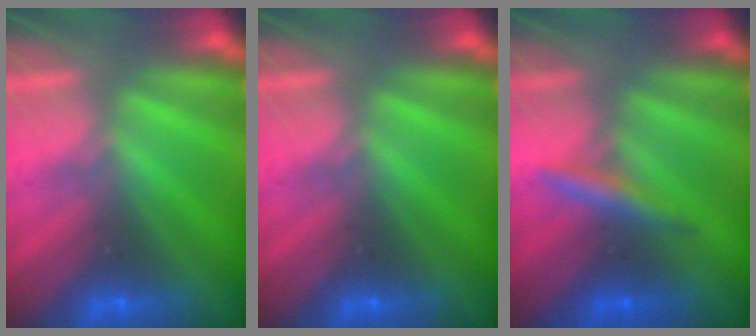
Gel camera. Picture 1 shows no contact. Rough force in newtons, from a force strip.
{"total": 0.0}
{"total": 3.2}